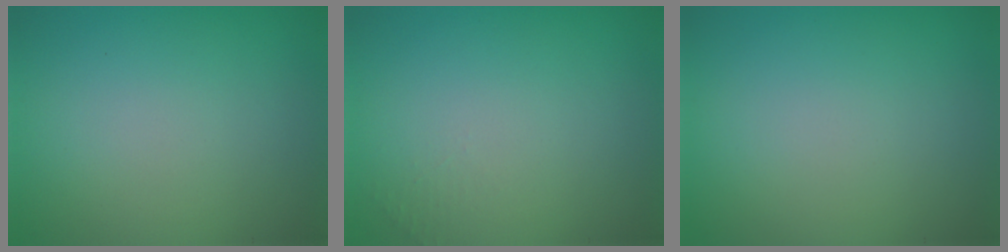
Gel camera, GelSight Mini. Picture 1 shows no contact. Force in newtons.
{"total": 0.7, "press": 0.7, "slide": 0.1}
{"total": 0.0}